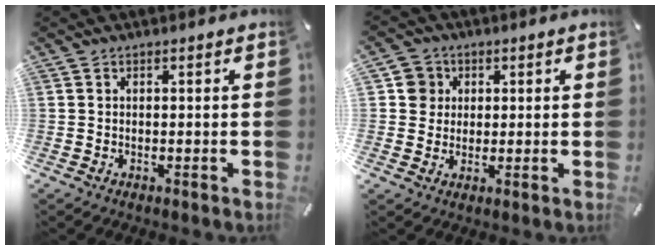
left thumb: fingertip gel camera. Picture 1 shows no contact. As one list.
[{"total": 5.4, "force": [1.1, 5.2, 0.8], "torque": [-0.006, 0.003, 0.018]}]